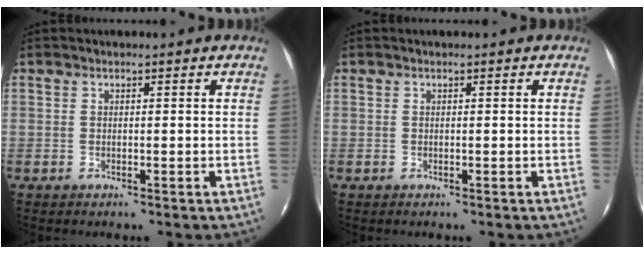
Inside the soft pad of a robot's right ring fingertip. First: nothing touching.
{"total": 0.0}